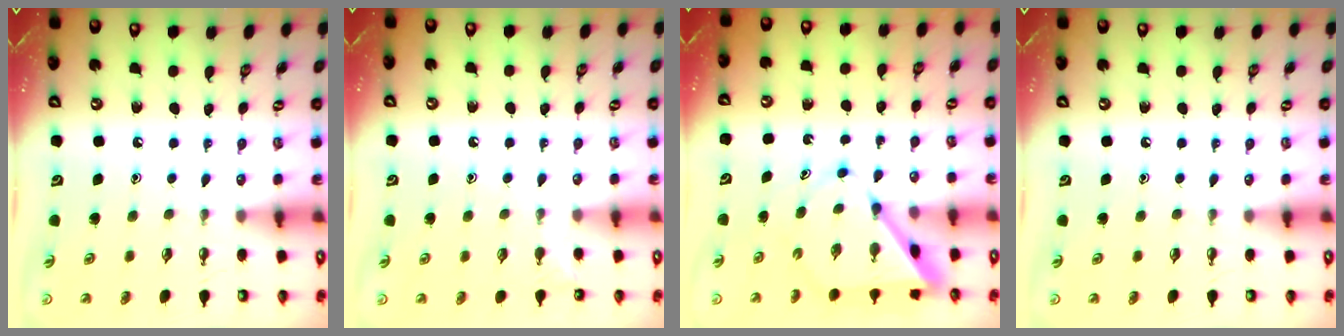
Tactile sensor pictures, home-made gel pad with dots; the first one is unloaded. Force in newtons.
{"total": 2.9, "press": 2.9, "slide": 0.3}
{"total": 8.2, "press": 8.2, "slide": 0.8}
{"total": 0.0}